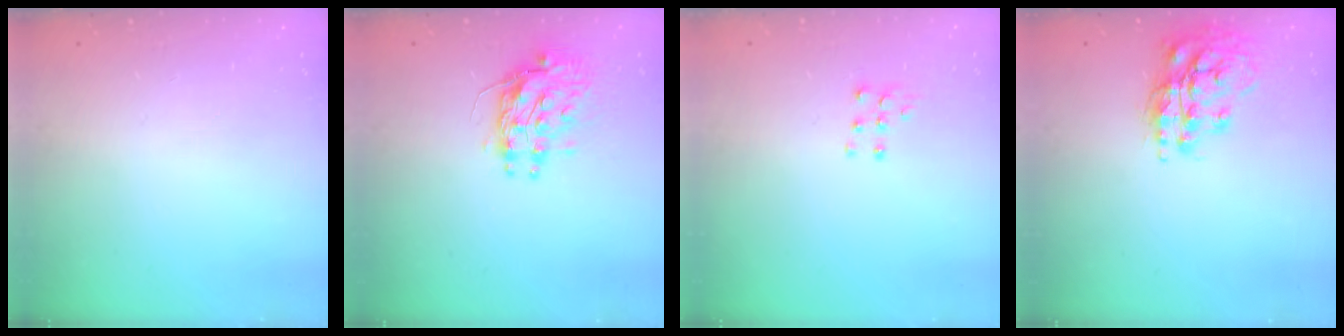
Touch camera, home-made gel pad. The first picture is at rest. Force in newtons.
{"total": 10.6, "press": 10.5, "slide": 0.8}
{"total": 5.6, "press": 5.6, "slide": 0.5}
{"total": 16.3, "press": 16.2, "slide": 1.1}